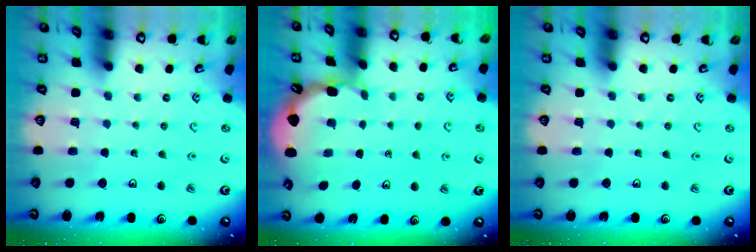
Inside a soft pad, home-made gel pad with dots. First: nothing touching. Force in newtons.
{"total": 1.1, "press": 1.1, "slide": 0.1}
{"total": 0.0}